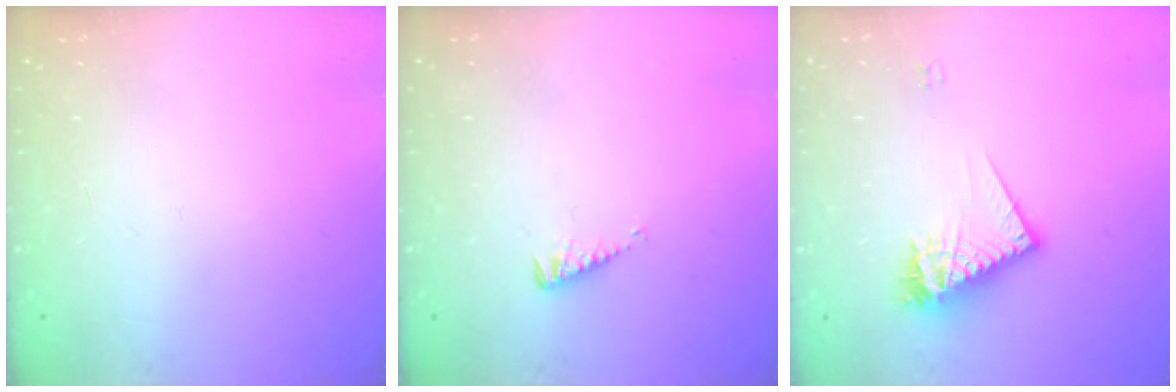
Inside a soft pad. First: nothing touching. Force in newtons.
{"total": 3.3, "press": 3.3, "slide": 0.3}
{"total": 11.0, "press": 10.9, "slide": 0.9}